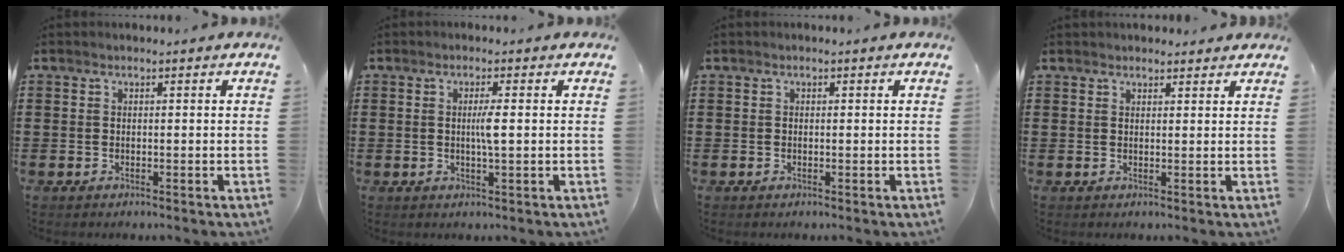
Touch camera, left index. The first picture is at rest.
{"total": 2.7, "force": [0.2, 0.1, 2.7], "torque": [-0.053, -0.005, 0.001]}
{"total": 0.0}
{"total": 1.7, "force": [1.6, 0.4, 0.2], "torque": [-0.006, 0.003, 0.032]}